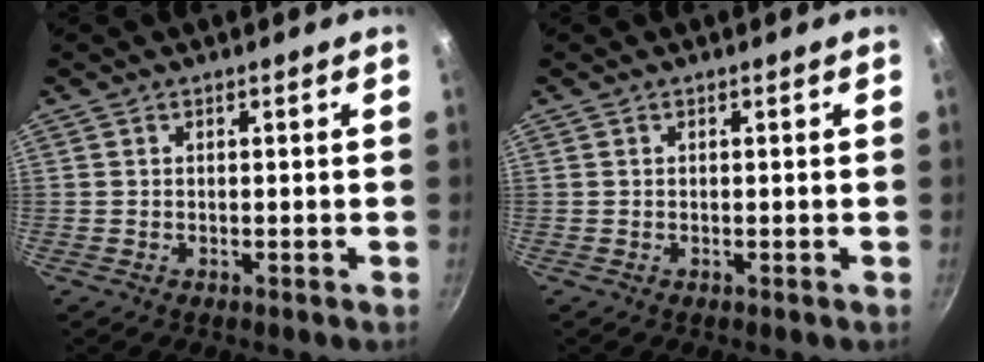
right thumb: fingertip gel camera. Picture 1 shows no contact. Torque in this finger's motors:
{"motor_torque": [-0.28, 0.03, -0.18, -0.03, 0.00]}